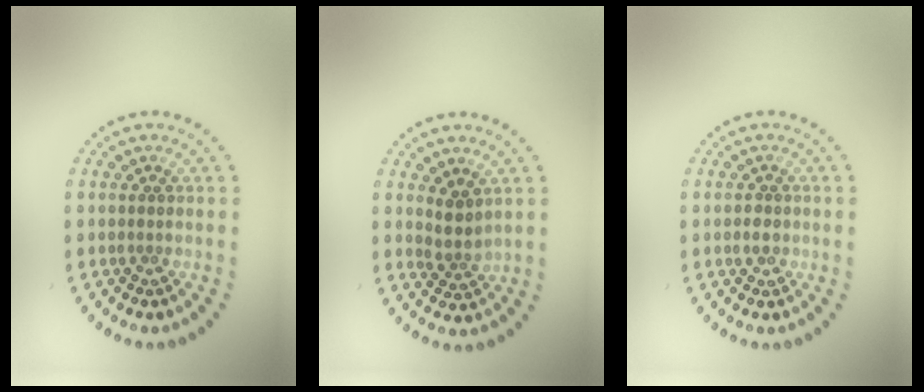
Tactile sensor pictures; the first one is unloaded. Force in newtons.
{"total": 2.0, "press": 1.5, "slide": 1.3}
{"total": 1.0, "press": 1.0, "slide": 0.1}